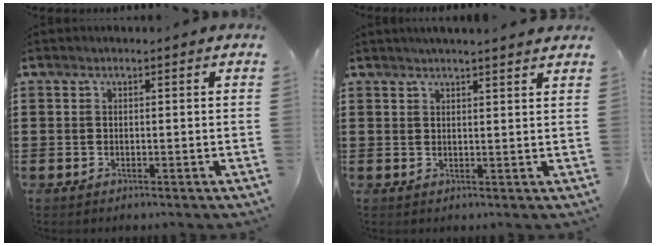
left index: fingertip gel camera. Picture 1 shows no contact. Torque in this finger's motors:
{"motor_torque": [1.11, -1.03, 0.17, 0.06]}